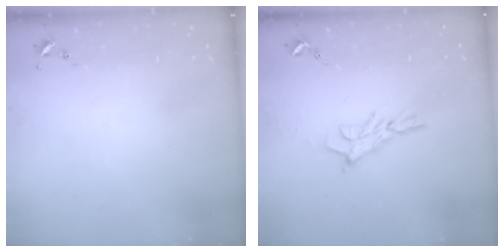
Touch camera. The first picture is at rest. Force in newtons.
{"total": 9.9, "press": 9.9, "slide": 0.7}